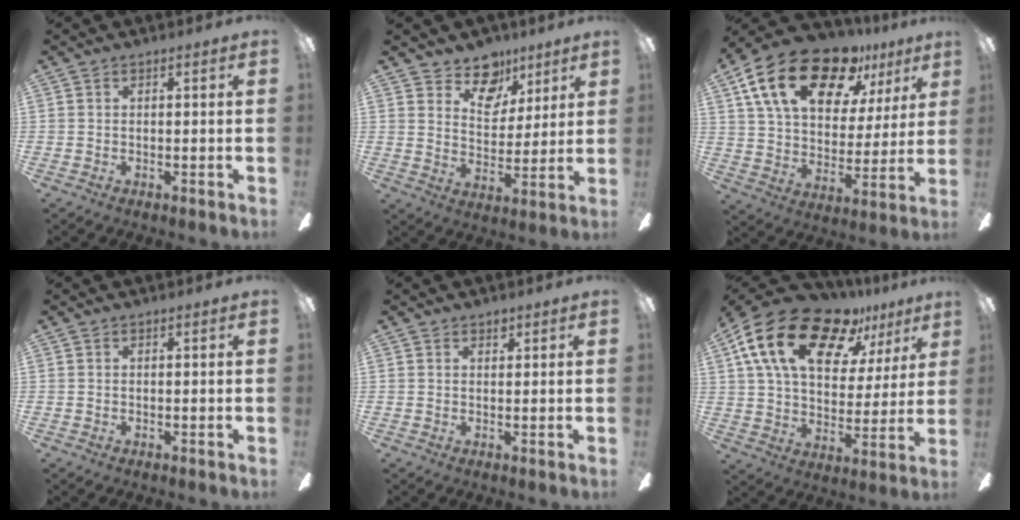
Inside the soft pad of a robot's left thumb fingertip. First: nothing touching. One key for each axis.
{"total": 11.2, "fx": 7.5, "fy": 7.3, "fz": 4.1, "tx": -0.057, "ty": -0.045, "tz": 0.139}
{"total": 22.7, "fx": 13.7, "fy": 11.5, "fz": 13.9, "tx": -0.231, "ty": -0.067, "tz": 0.242}
{"total": 0.0}
{"total": 1.4, "fx": 1.1, "fy": 0.8, "fz": 0.2, "tx": 0.004, "ty": -0.001, "tz": 0.019}
{"total": 21.6, "fx": 13.2, "fy": 11.0, "fz": 13.1, "tx": -0.227, "ty": -0.069, "tz": 0.233}